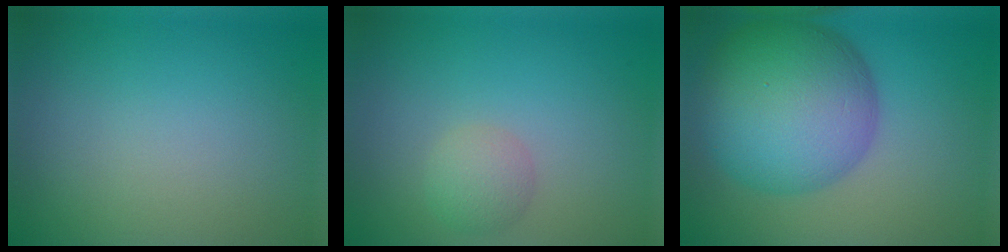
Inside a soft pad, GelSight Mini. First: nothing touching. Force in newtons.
{"total": 2.1, "press": 2.1, "slide": 0.2}
{"total": 12.9, "press": 12.9, "slide": 0.3}